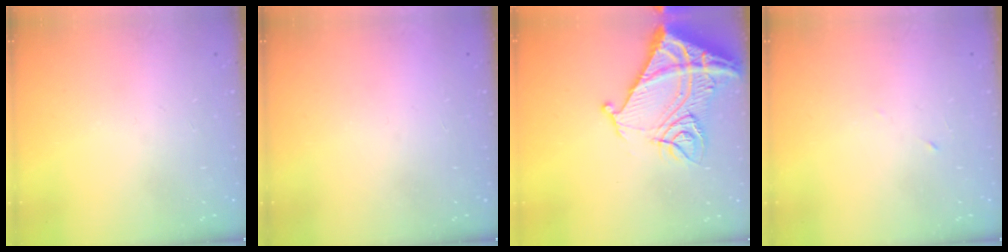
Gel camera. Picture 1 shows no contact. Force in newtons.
{"total": 1.5, "press": 1.5, "slide": 0.1}
{"total": 18.9, "press": 18.7, "slide": 2.3}
{"total": 2.7, "press": 2.5, "slide": 1.0}